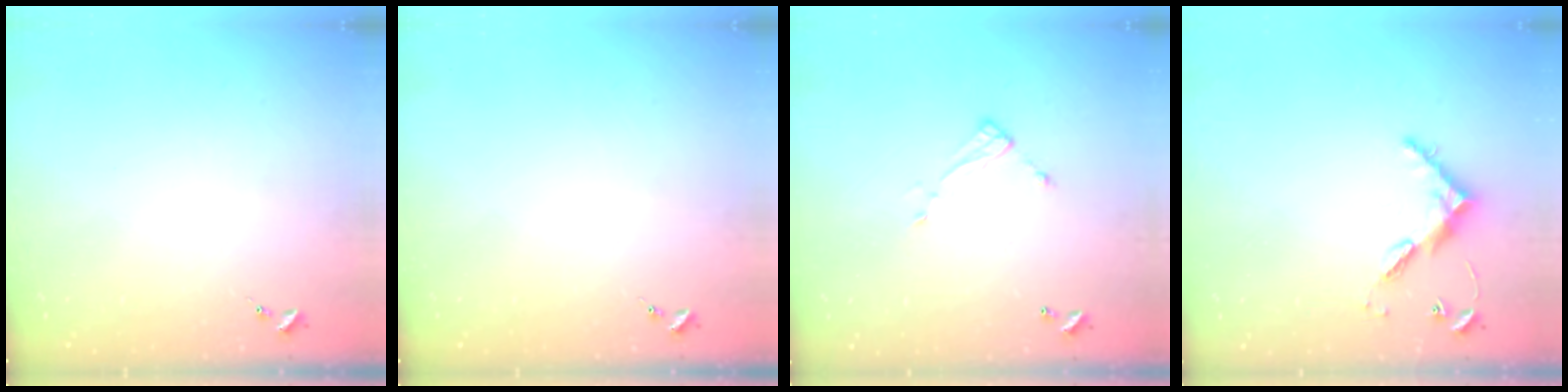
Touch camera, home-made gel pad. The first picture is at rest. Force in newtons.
{"total": 0.0}
{"total": 5.0, "press": 4.9, "slide": 0.2}
{"total": 6.8, "press": 6.8, "slide": 0.5}